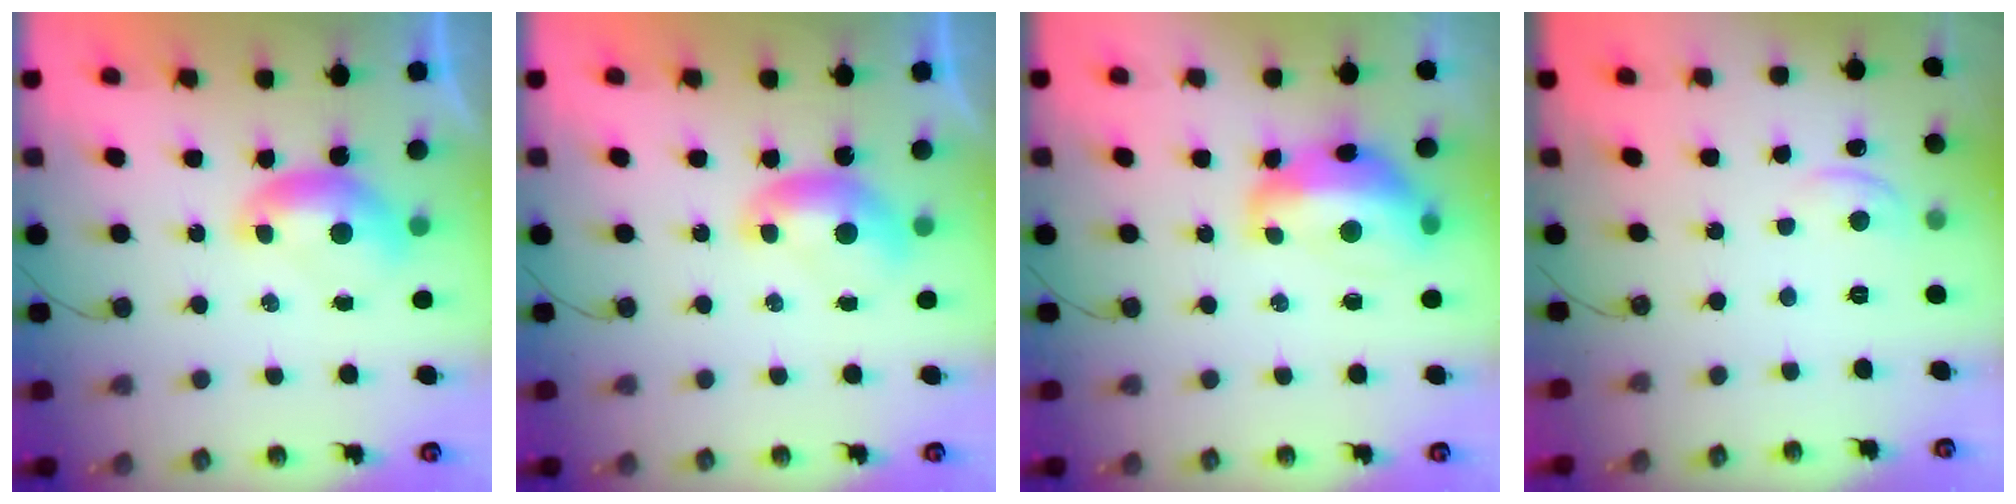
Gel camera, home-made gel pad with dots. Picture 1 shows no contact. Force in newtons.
{"total": 0.0}
{"total": 7.1, "press": 7.0, "slide": 1.3}
{"total": 0.8, "press": 0.5, "slide": 0.7}